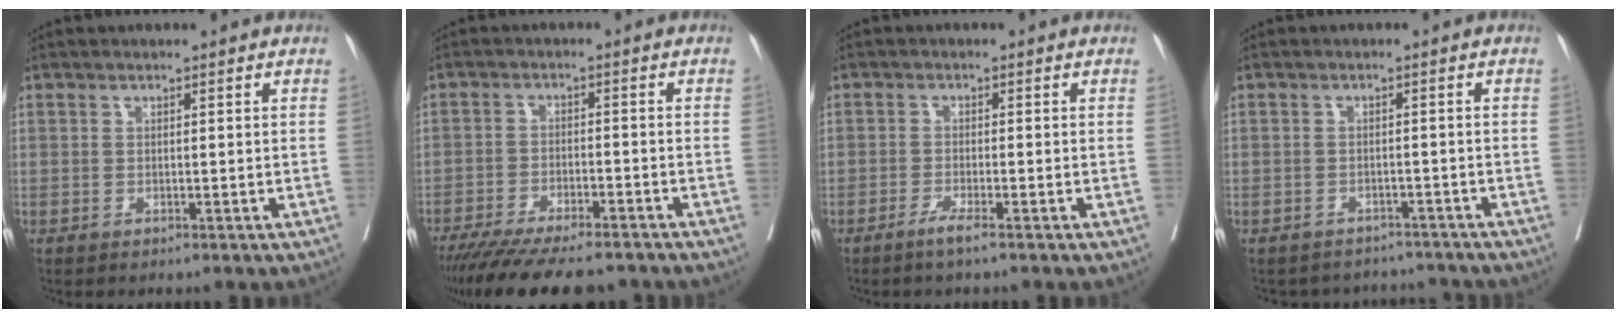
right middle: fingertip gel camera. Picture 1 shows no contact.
{"total": 15.0, "force": [-12.8, 2.6, 7.4], "torque": [-0.126, -0.027, -0.192]}
{"total": 2.1, "force": [-1.5, -0.3, 1.4], "torque": [-0.031, -0.003, -0.032]}
{"total": 6.7, "force": [-6.4, 2.2, -0.2], "torque": [0.006, 0.020, -0.074]}